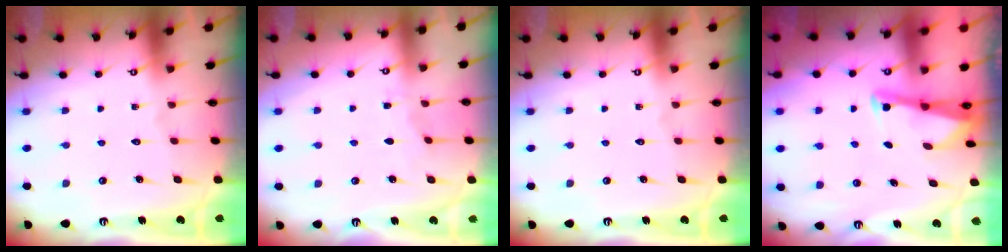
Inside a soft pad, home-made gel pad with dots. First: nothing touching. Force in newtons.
{"total": 2.5, "press": 2.5, "slide": 0.3}
{"total": 0.0}
{"total": 2.6, "press": 2.6, "slide": 0.1}